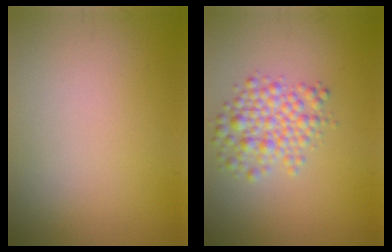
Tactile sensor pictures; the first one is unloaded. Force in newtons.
{"total": 3.6, "press": 3.6, "slide": 0.2}